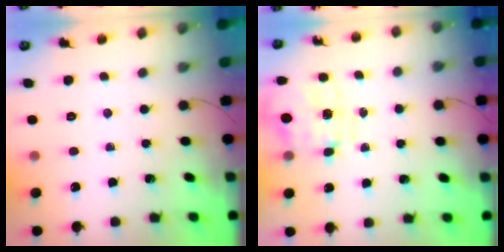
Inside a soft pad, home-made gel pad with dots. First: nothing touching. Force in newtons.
{"total": 3.5, "press": 3.3, "slide": 1.1}